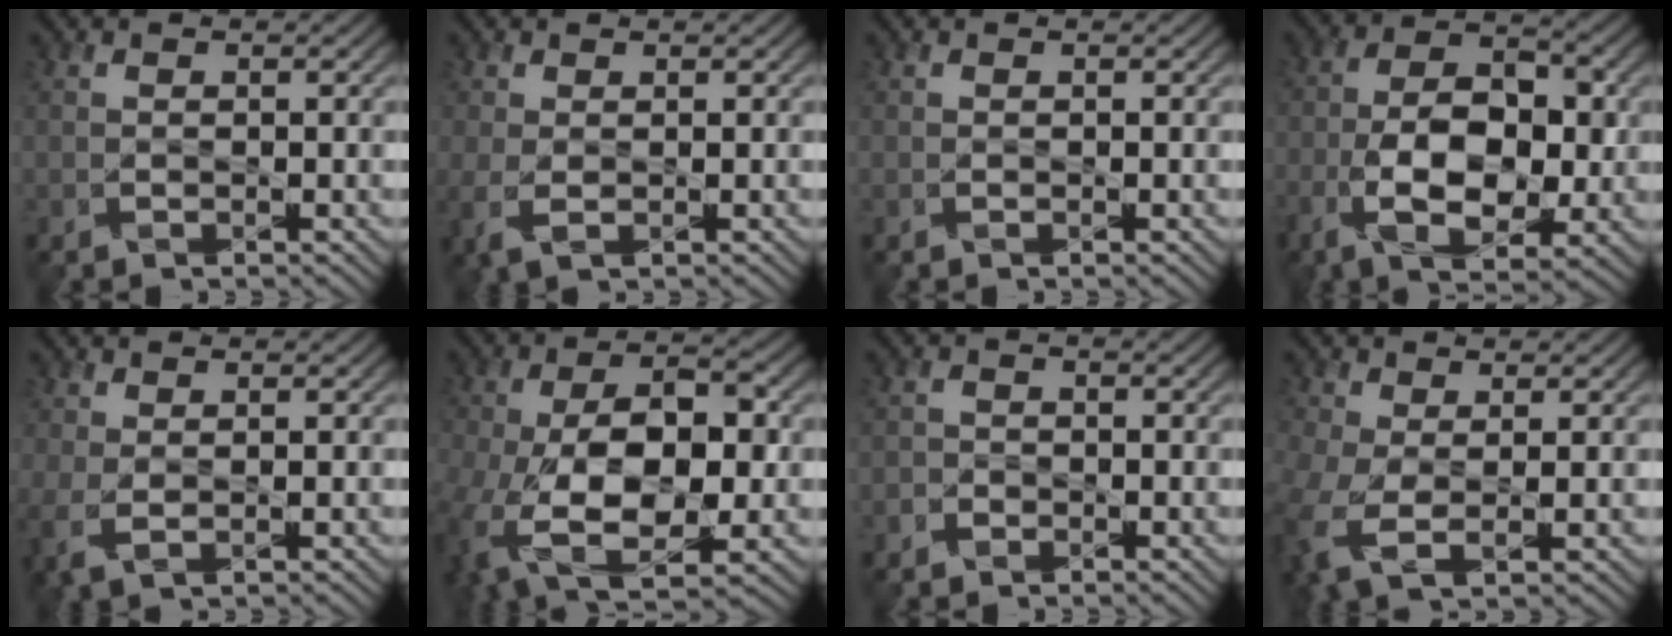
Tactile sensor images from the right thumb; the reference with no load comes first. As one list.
[{"total": 2.7, "force": [-0.2, 1.5, 2.3], "torque": [-0.068, -0.007, -0.004]}, {"total": 0.0}, {"total": 10.8, "force": [-2.5, 6.0, 8.6], "torque": [-0.168, -0.004, -0.047]}, {"total": 2.7, "force": [0.1, 1.3, 2.3], "torque": [-0.070, -0.004, 0.000]}, {"total": 15.5, "force": [-4.3, 8.5, 12.3], "torque": [-0.239, -0.025, -0.058]}, {"total": 1.5, "force": [-1.0, 1.1, 0.3], "torque": [-0.002, 0.002, -0.023]}, {"total": 6.4, "force": [-1.6, 3.5, 5.1], "torque": [-0.140, -0.021, -0.035]}]